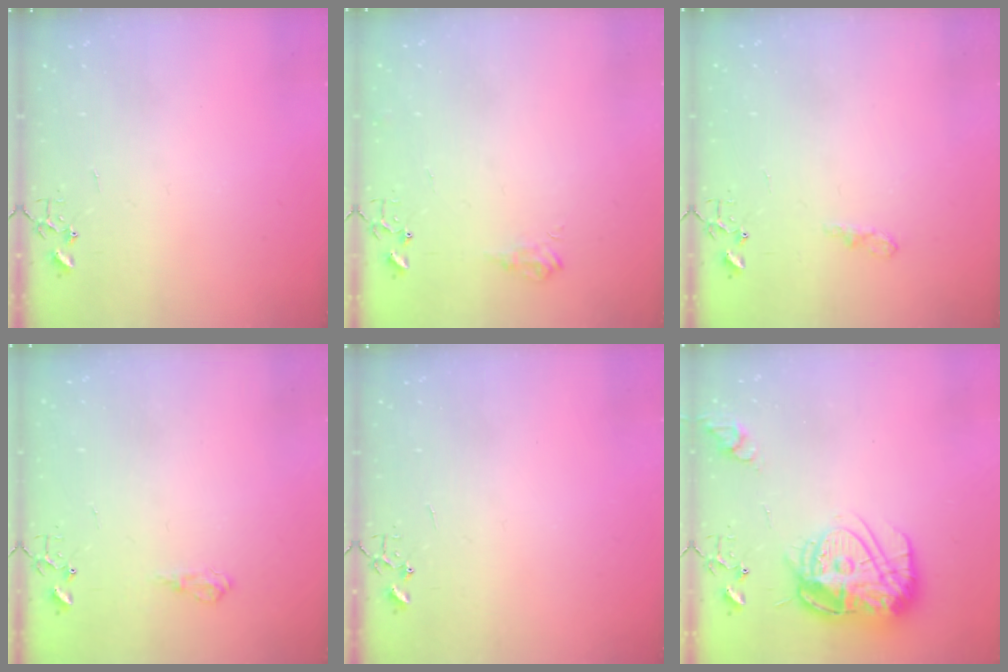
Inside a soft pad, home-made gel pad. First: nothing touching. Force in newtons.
{"total": 6.7, "press": 6.6, "slide": 0.9}
{"total": 5.9, "press": 5.9, "slide": 0.7}
{"total": 7.0, "press": 7.0, "slide": 0.8}
{"total": 0.0}
{"total": 18.6, "press": 18.5, "slide": 1.6}